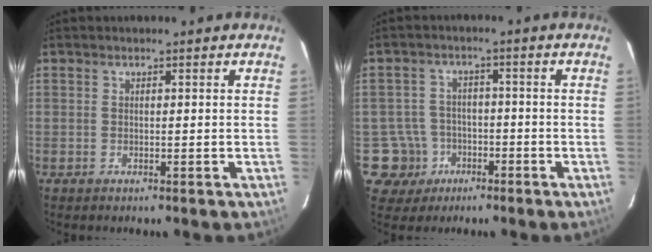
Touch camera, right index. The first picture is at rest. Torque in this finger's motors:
{"motor_torque": [-0.24, 0.12, -0.99, -0.21]}